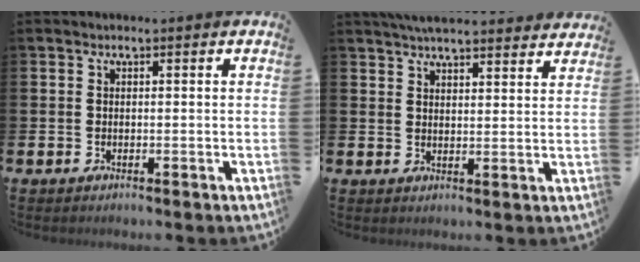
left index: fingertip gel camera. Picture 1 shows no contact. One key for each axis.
{"total": 5.1, "fx": 5.0, "fy": 0.5, "fz": 1.0, "tx": -0.024, "ty": -0.021, "tz": 0.089}